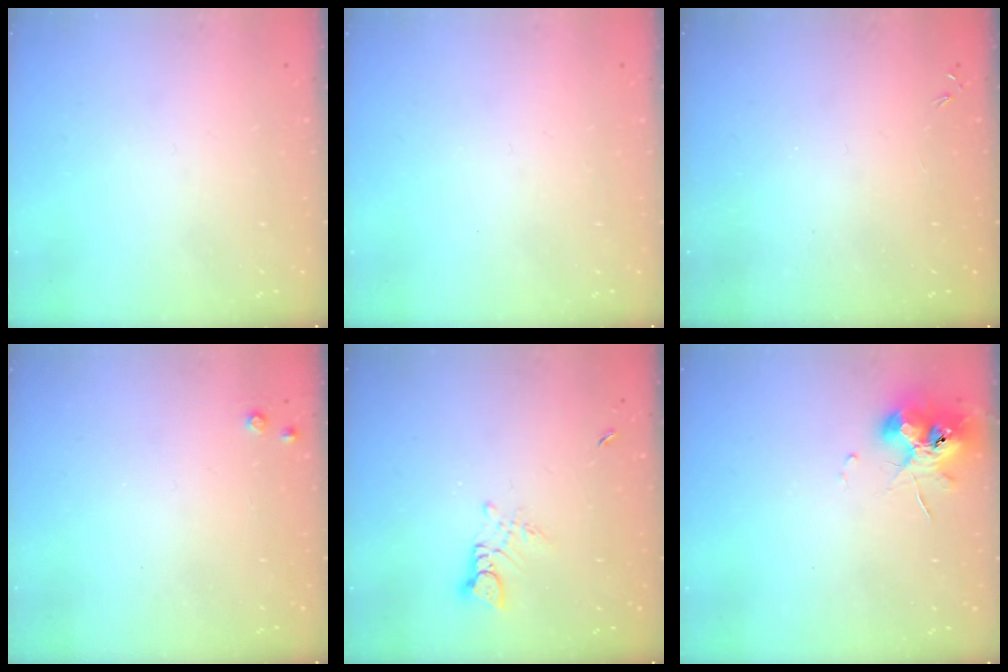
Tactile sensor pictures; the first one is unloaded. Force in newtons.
{"total": 0.0}
{"total": 0.0}
{"total": 3.5, "press": 3.5, "slide": 0.5}
{"total": 3.0, "press": 2.9, "slide": 0.3}
{"total": 9.9, "press": 9.8, "slide": 1.2}